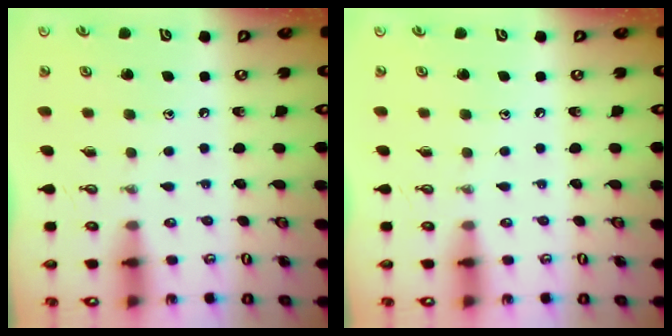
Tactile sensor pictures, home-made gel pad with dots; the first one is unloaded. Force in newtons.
{"total": 0.0}